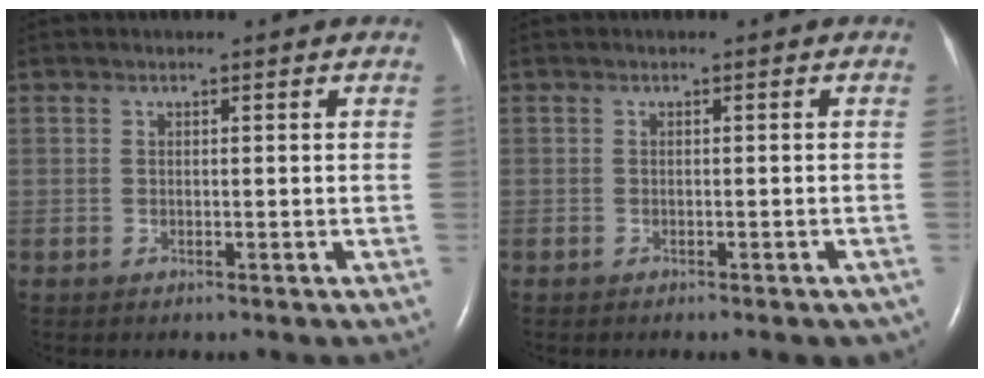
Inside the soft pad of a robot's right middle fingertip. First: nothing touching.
{"total": 2.7, "force": [-2.2, 0.7, 1.4], "torque": [-0.009, -0.005, -0.021]}